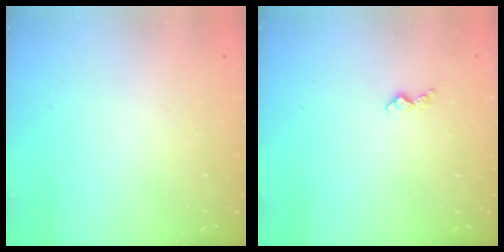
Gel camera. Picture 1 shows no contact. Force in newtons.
{"total": 3.9, "press": 3.8, "slide": 0.4}